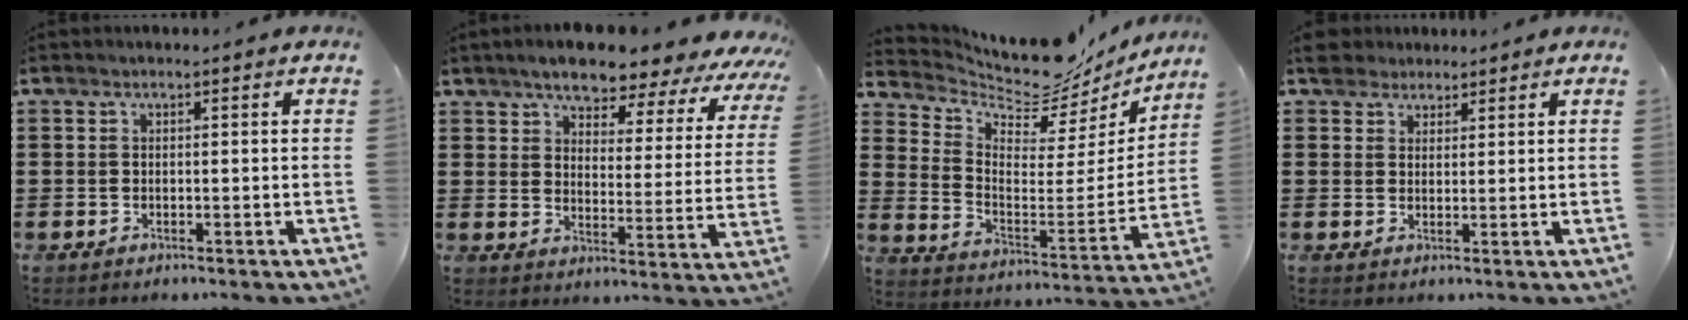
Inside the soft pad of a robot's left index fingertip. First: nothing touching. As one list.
[{"total": 6.7, "force": [6.1, 1.4, 2.5], "torque": [-0.063, -0.039, 0.100]}, {"total": 8.5, "force": [8.1, 1.6, 2.2], "torque": [-0.076, -0.067, 0.137]}, {"total": 3.6, "force": [2.9, 2.1, 0.6], "torque": [-0.017, 0.008, 0.054]}]